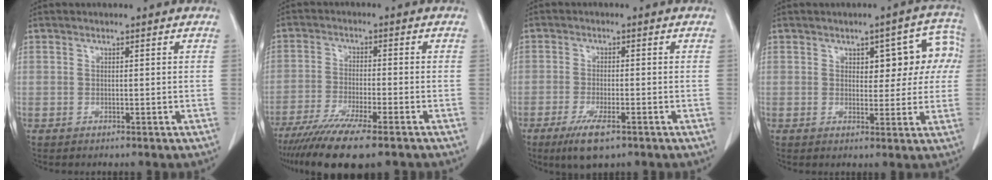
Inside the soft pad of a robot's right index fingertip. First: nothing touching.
{"total": 12.3, "force": [-9.3, 1.2, 8.1], "torque": [-0.136, -0.030, -0.151]}
{"total": 5.8, "force": [-3.5, 1.3, 4.5], "torque": [-0.086, -0.012, -0.053]}
{"total": 7.9, "force": [1.8, 4.0, 6.5], "torque": [-0.060, 0.033, 0.022]}